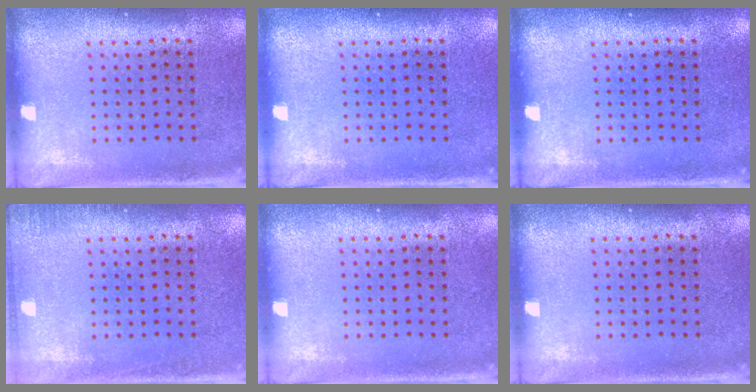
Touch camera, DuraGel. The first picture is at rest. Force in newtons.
{"total": 0.0}
{"total": 0.0}
{"total": 1.1, "press": 1.1, "slide": 0.2}
{"total": 0.0}
{"total": 0.0}